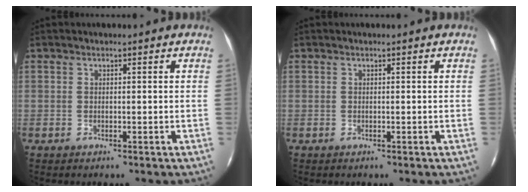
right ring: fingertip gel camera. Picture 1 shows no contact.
{"total": 0.0}